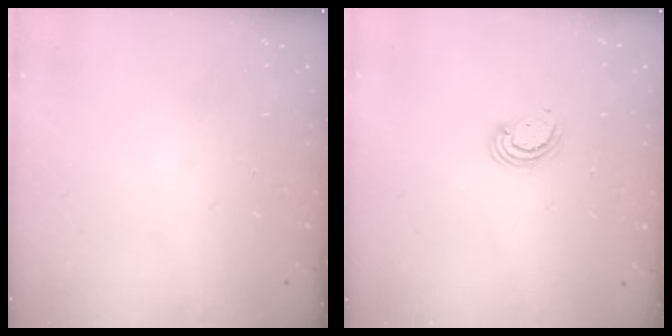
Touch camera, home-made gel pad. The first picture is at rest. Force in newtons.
{"total": 3.1, "press": 3.1, "slide": 0.3}